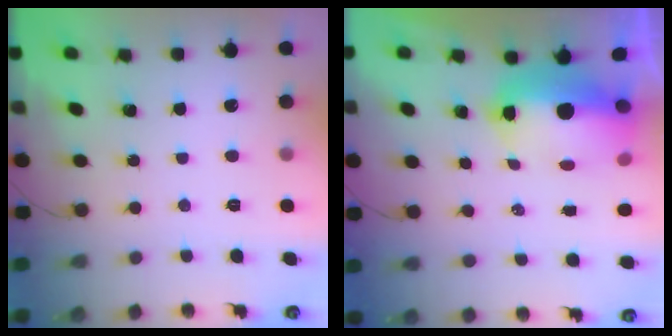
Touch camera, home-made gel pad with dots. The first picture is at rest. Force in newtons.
{"total": 11.8, "press": 11.5, "slide": 2.3}